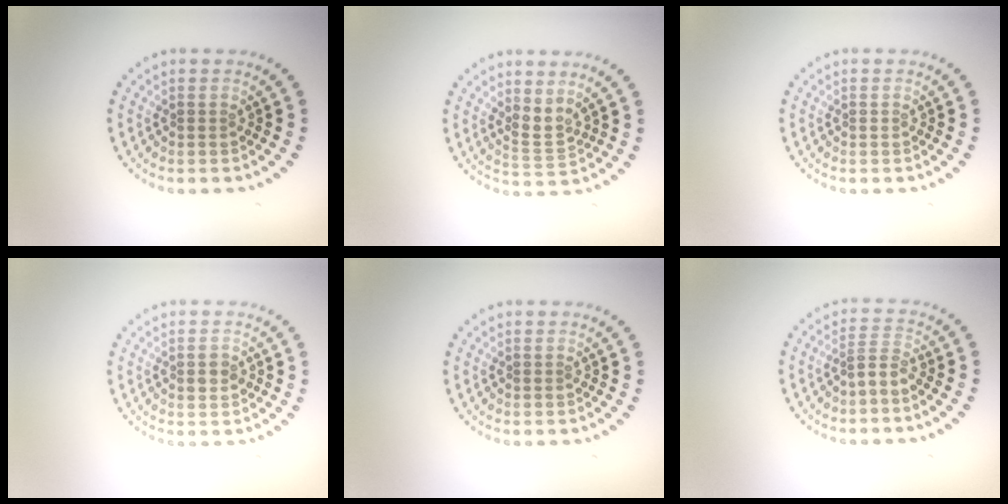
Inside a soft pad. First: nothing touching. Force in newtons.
{"total": 2.0, "press": 1.4, "slide": 1.3}
{"total": 0.0}
{"total": 1.6, "press": 1.6, "slide": 0.1}
{"total": 0.0}
{"total": 1.9, "press": 1.1, "slide": 1.5}